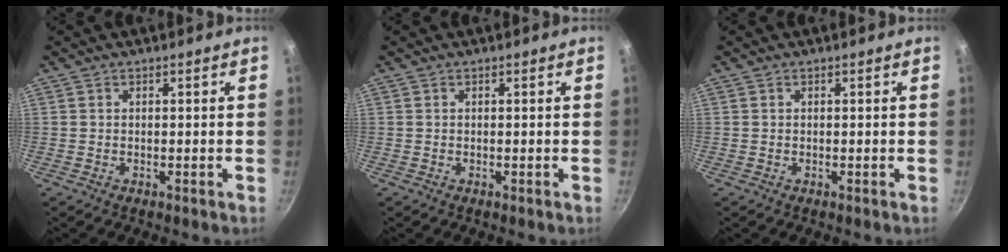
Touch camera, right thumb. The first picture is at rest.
{"total": 0.0}
{"total": 0.0}